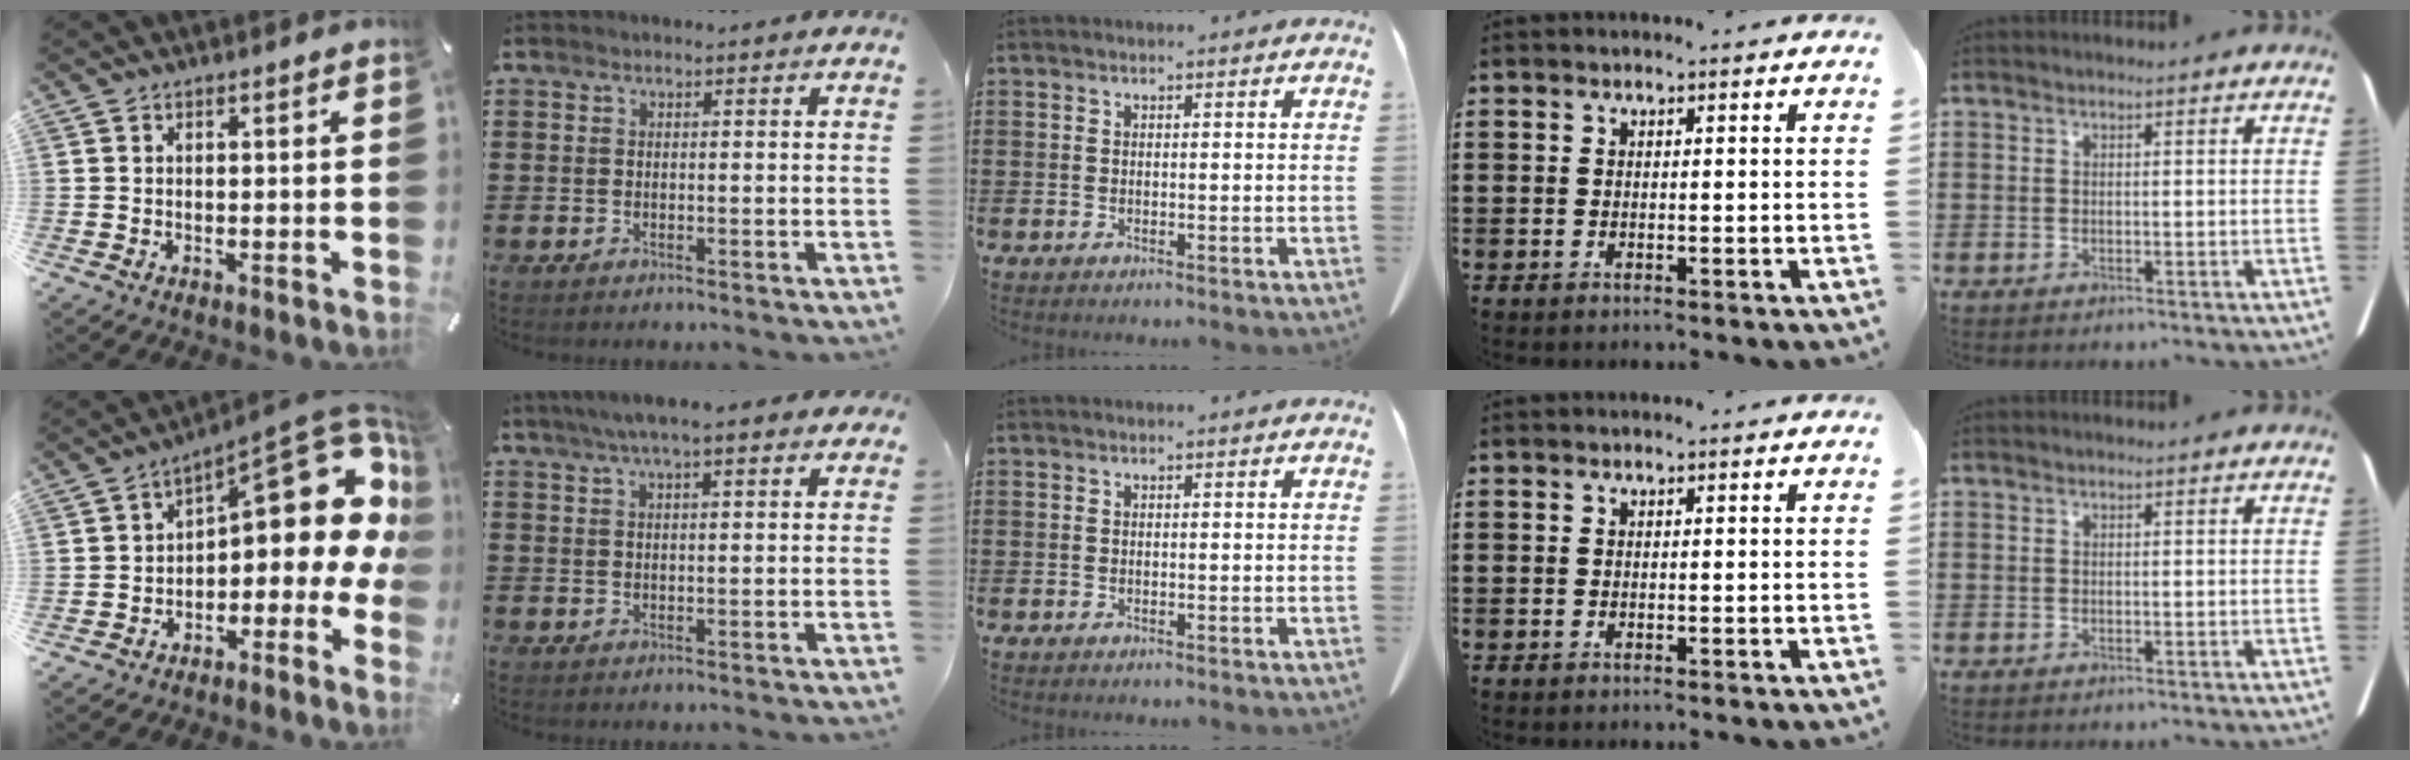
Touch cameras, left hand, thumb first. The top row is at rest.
{"thumb": {"total": 15.5, "force": [7.0, 7.2, 11.9], "torque": [-0.142, -0.061, 0.113]}, "index": {"total": 5.0, "force": [3.4, 0.5, 3.6], "torque": [-0.075, 0.004, 0.060]}}